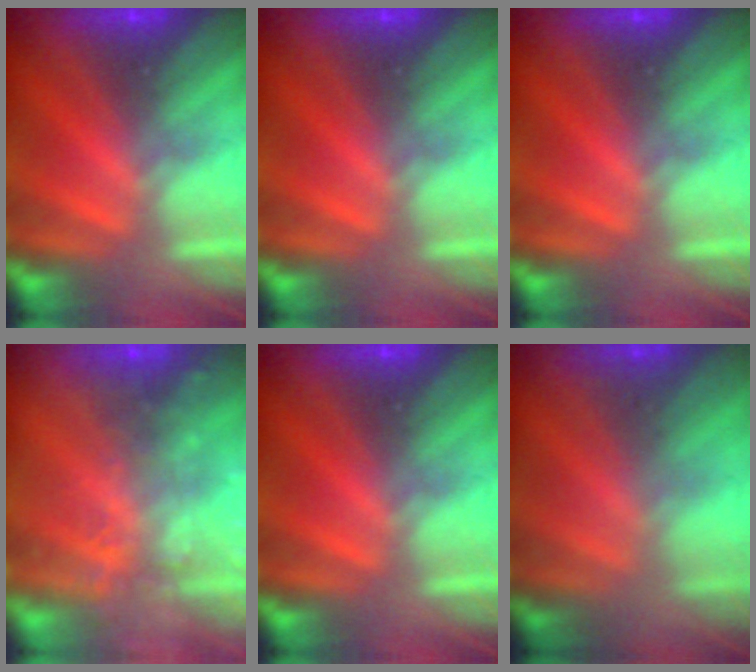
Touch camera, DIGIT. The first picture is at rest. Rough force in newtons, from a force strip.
{"total": 0.0}
{"total": 0.0}
{"total": 9.4}
{"total": 0.0}
{"total": 1.7}